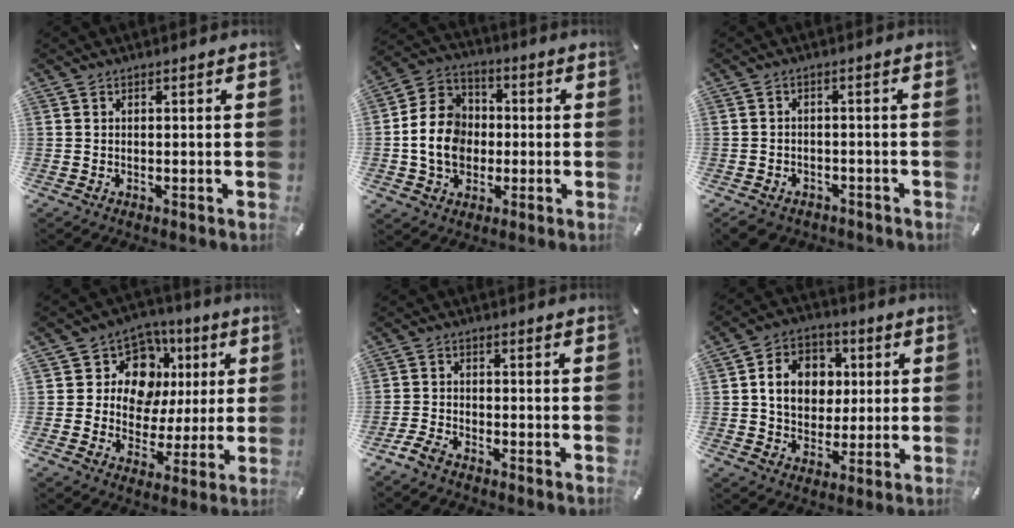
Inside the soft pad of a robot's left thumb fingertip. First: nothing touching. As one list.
[{"total": 12.4, "force": [-1.5, 10.7, 6.0], "torque": [-0.141, 0.022, -0.025]}, {"total": 4.0, "force": [-3.1, 2.4, 0.9], "torque": [-0.027, 0.013, -0.064]}, {"total": 13.1, "force": [3.3, 11.5, 5.3], "torque": [-0.080, -0.017, 0.068]}, {"total": 3.5, "force": [-3.0, 1.4, 1.2], "torque": [-0.040, 0.008, -0.062]}, {"total": 11.4, "force": [1.6, 9.7, 5.8], "torque": [-0.098, 0.011, 0.032]}]